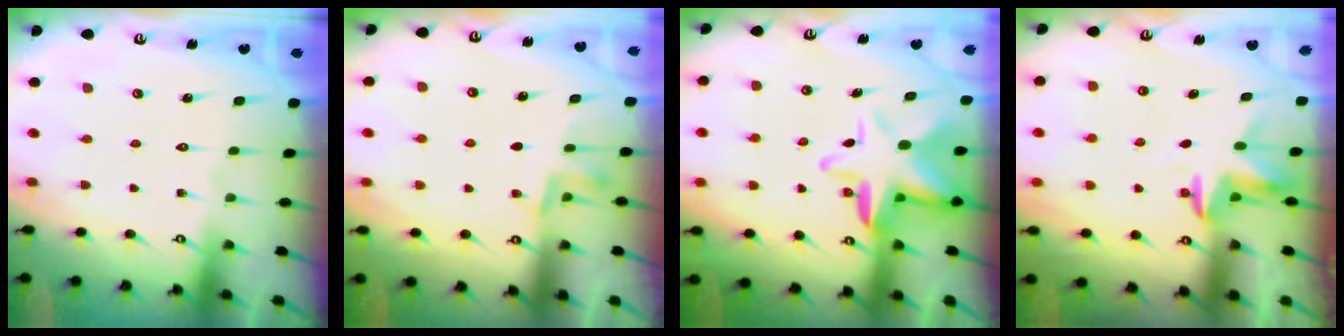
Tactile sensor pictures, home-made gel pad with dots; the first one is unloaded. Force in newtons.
{"total": 3.9, "press": 3.8, "slide": 0.9}
{"total": 10.5, "press": 10.4, "slide": 1.6}
{"total": 3.7, "press": 3.7, "slide": 0.2}